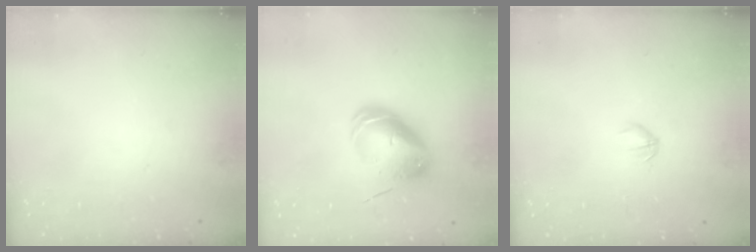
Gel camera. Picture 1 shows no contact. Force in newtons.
{"total": 9.6, "press": 9.4, "slide": 2.0}
{"total": 2.8, "press": 2.7, "slide": 0.9}